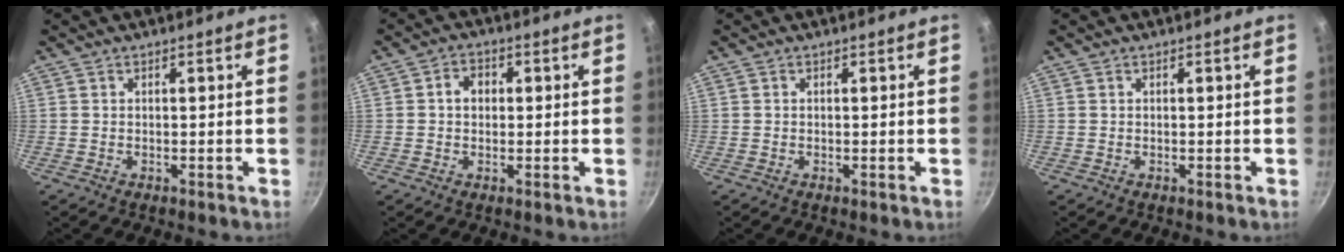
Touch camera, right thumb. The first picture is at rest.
{"total": 3.8, "force": [0.5, 3.0, 2.2], "torque": [-0.017, 0.007, 0.003]}
{"total": 0.0}
{"total": 0.0}